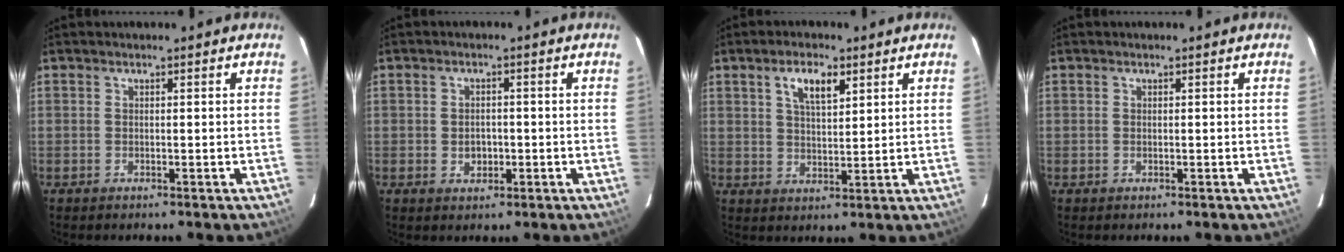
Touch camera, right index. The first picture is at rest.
{"total": 2.9, "force": [-0.6, 2.4, 1.6], "torque": [-0.028, 0.002, -0.006]}
{"total": 5.8, "force": [3.0, 2.3, 4.4], "torque": [-0.078, 0.008, 0.054]}
{"total": 0.0}